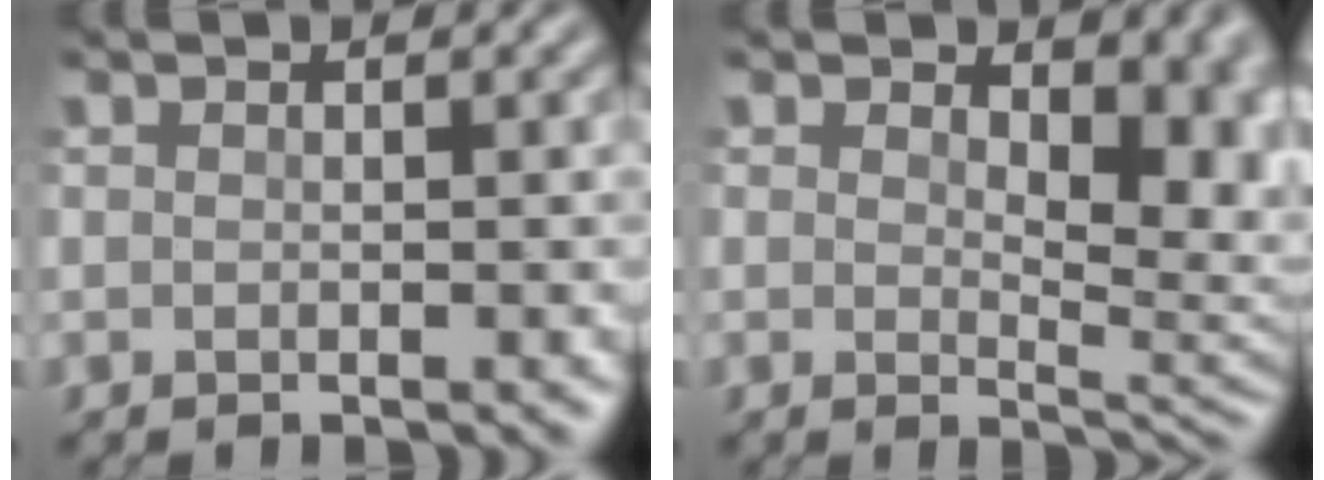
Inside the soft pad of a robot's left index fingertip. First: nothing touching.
{"total": 5.4, "force": [1.7, 2.6, 4.4], "torque": [-0.055, -0.009, 0.037]}